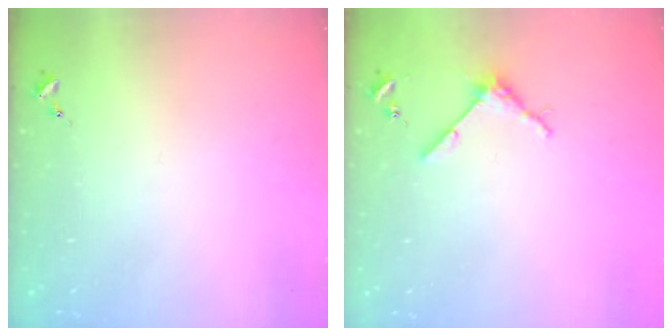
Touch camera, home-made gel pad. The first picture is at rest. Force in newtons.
{"total": 4.0, "press": 4.0, "slide": 0.4}